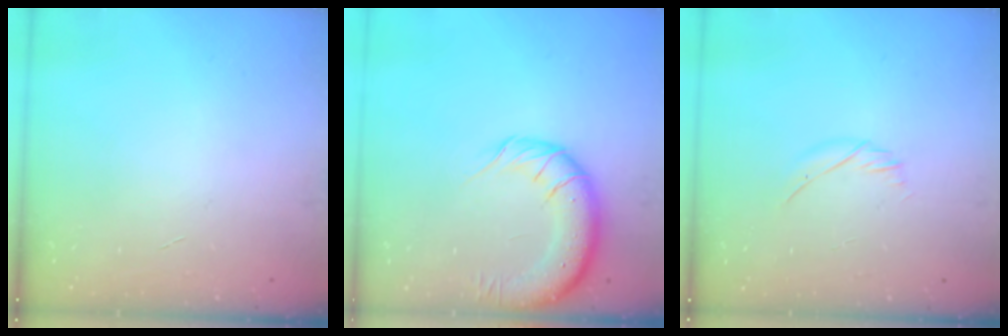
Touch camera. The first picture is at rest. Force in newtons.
{"total": 12.0, "press": 11.6, "slide": 3.0}
{"total": 5.2, "press": 5.1, "slide": 1.0}